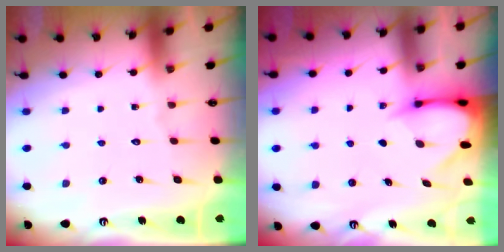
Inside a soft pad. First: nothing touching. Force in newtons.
{"total": 3.7, "press": 3.7, "slide": 0.2}